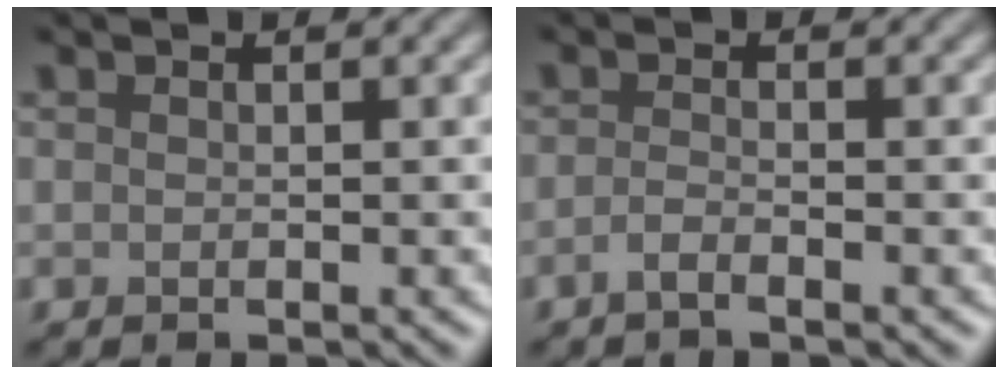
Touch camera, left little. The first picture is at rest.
{"total": 1.2, "force": [-0.8, 0.2, 0.8], "torque": [-0.019, 0.003, -0.021]}